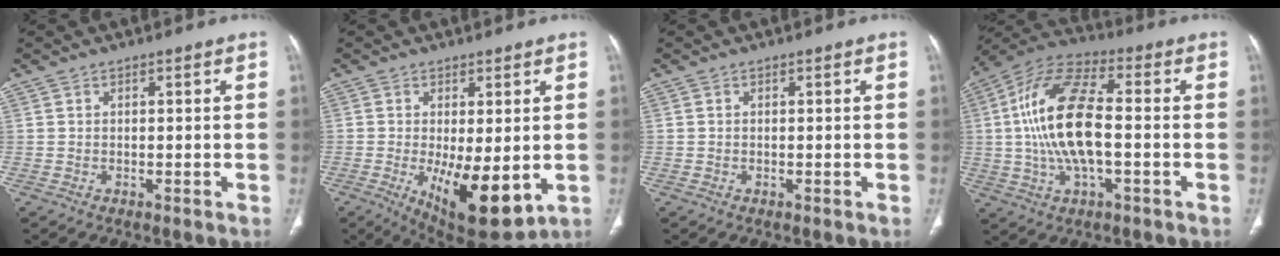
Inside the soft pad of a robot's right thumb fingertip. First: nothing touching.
{"total": 12.7, "force": [-2.4, 4.9, 11.4], "torque": [-0.174, -0.027, -0.018]}
{"total": 0.0}
{"total": 17.3, "force": [-0.5, 7.3, 15.7], "torque": [-0.318, 0.024, -0.015]}